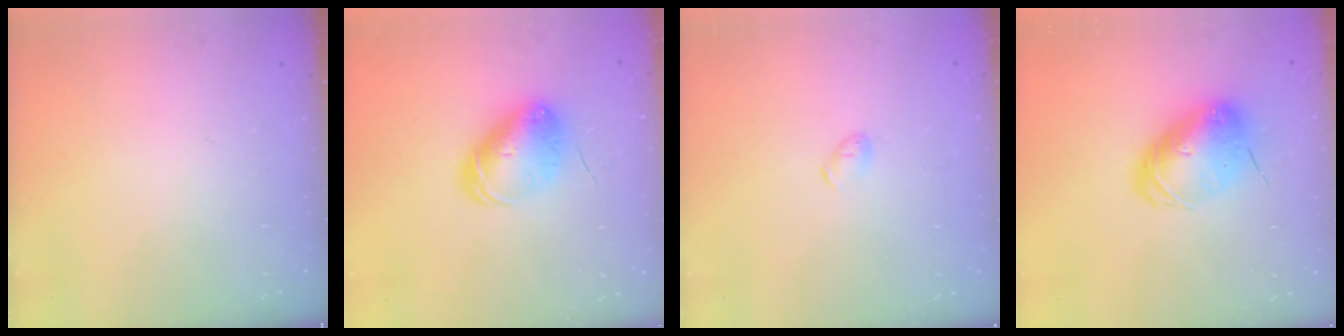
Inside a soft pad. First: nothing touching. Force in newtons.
{"total": 9.7, "press": 9.6, "slide": 1.5}
{"total": 5.7, "press": 5.6, "slide": 0.9}
{"total": 10.8, "press": 10.6, "slide": 2.1}